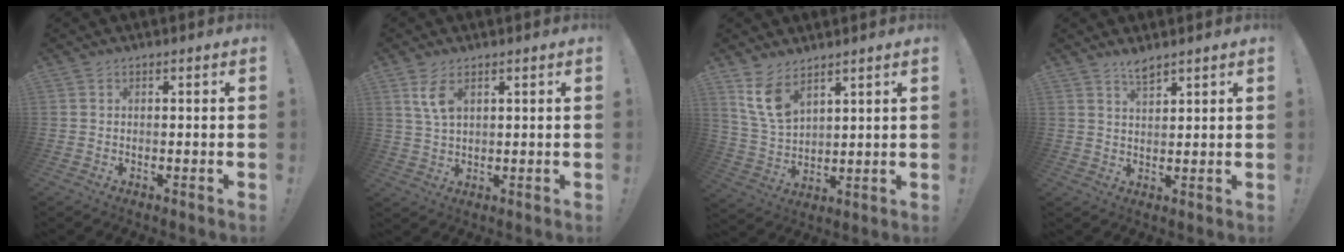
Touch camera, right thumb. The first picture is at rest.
{"total": 5.6, "force": [2.8, 2.7, 4.1], "torque": [-0.072, -0.010, 0.052]}
{"total": 9.5, "force": [6.5, 5.1, 4.8], "torque": [-0.093, -0.033, 0.130]}
{"total": 3.9, "force": [3.3, 0.8, 2.1], "torque": [-0.037, -0.019, 0.056]}